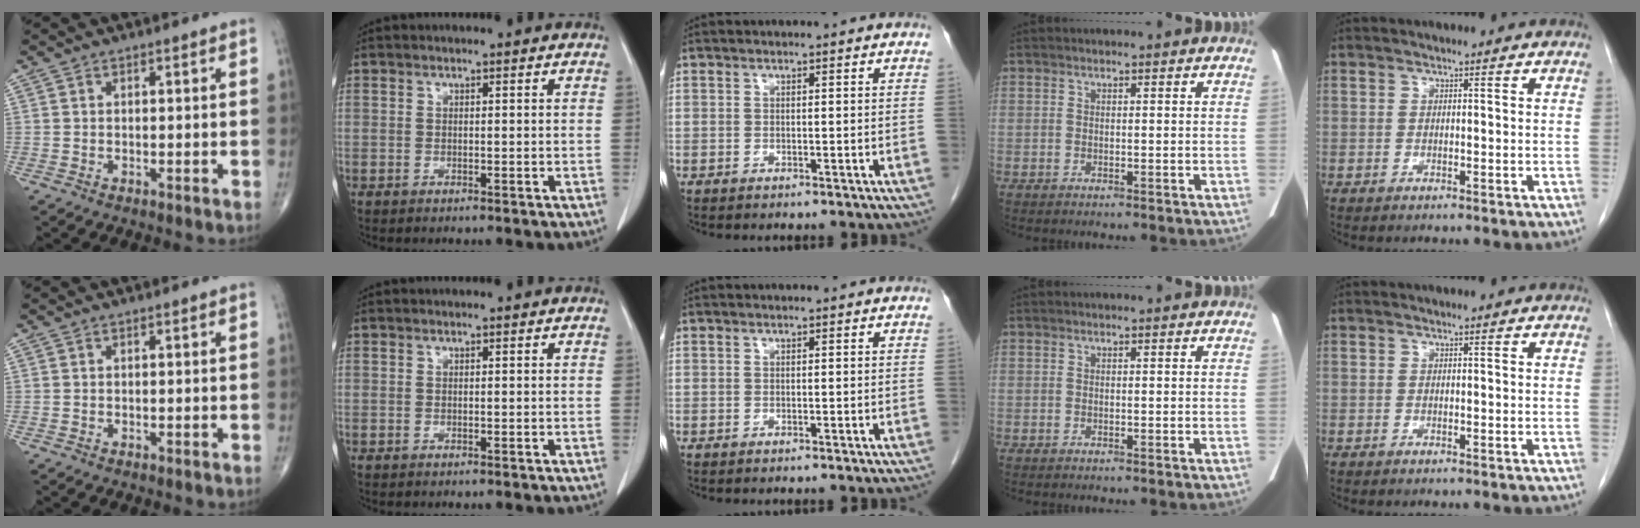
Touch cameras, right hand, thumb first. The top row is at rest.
{}